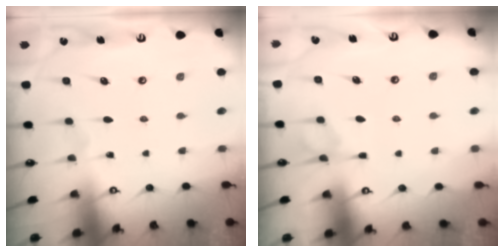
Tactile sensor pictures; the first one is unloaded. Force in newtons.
{"total": 2.6, "press": 2.3, "slide": 1.2}